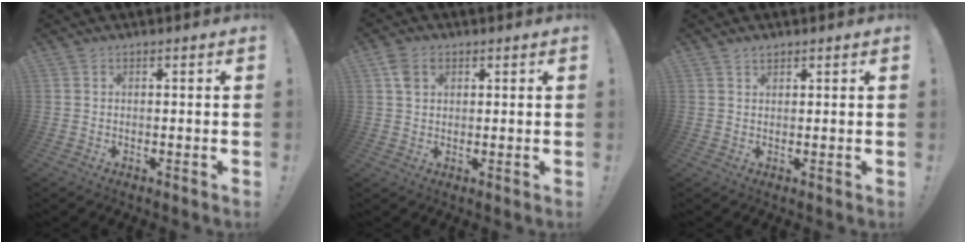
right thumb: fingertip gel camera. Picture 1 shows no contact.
{"total": 4.6, "force": [1.9, 3.3, 2.6], "torque": [-0.036, -0.001, 0.037]}
{"total": 1.8, "force": [1.5, 0.8, 0.6], "torque": [-0.004, -0.007, 0.027]}